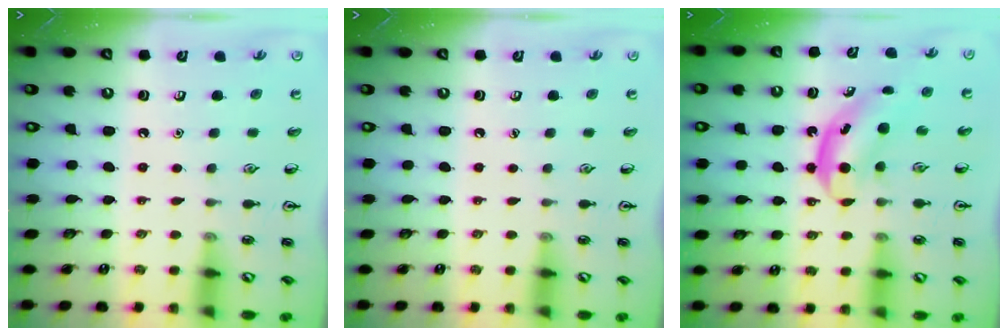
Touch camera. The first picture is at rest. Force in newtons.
{"total": 0.0}
{"total": 5.2, "press": 5.1, "slide": 0.7}